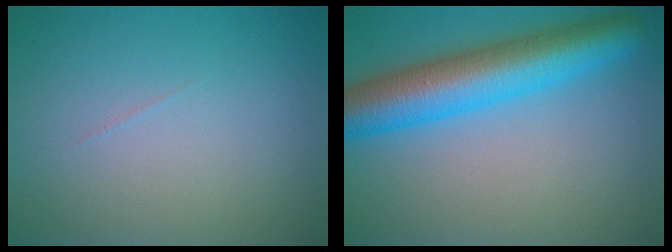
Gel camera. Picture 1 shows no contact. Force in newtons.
{"total": 8.6, "press": 8.6, "slide": 0.3}